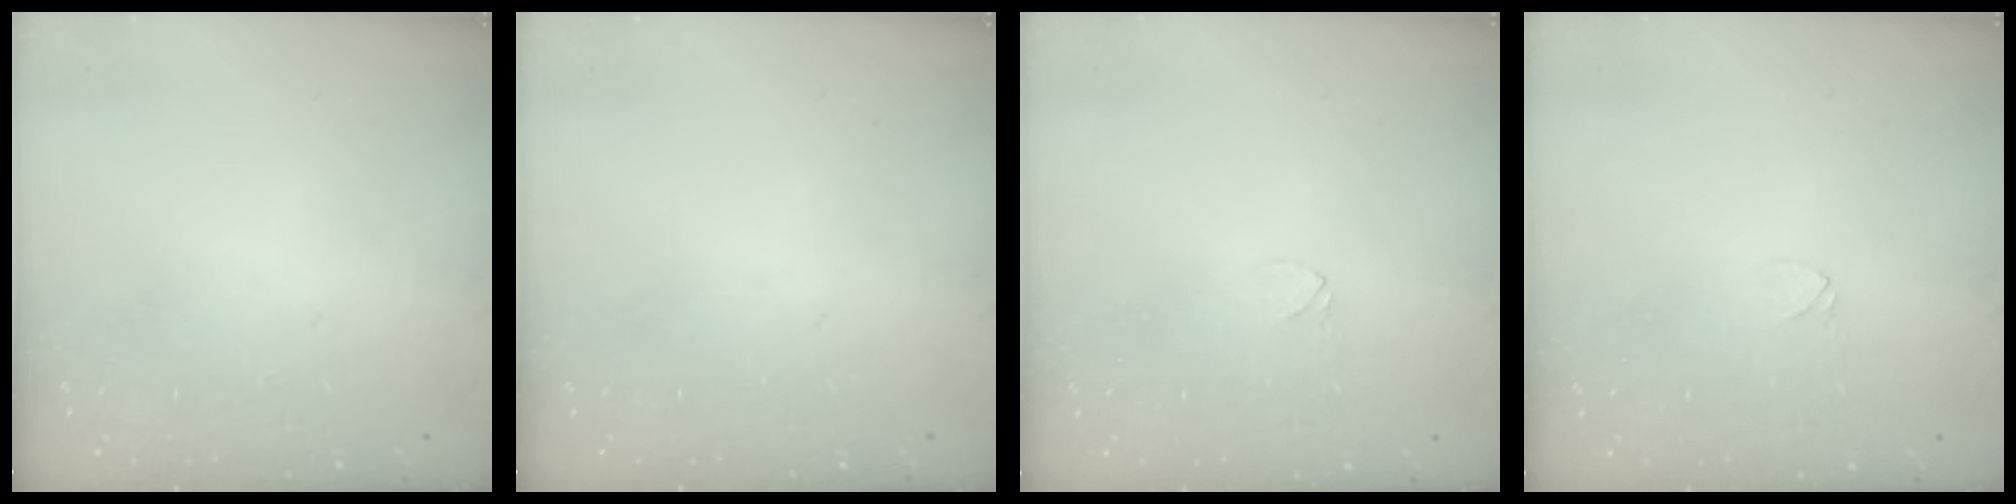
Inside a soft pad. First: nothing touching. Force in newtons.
{"total": 0.0}
{"total": 3.7, "press": 3.7, "slide": 0.3}
{"total": 3.7, "press": 3.7, "slide": 0.3}